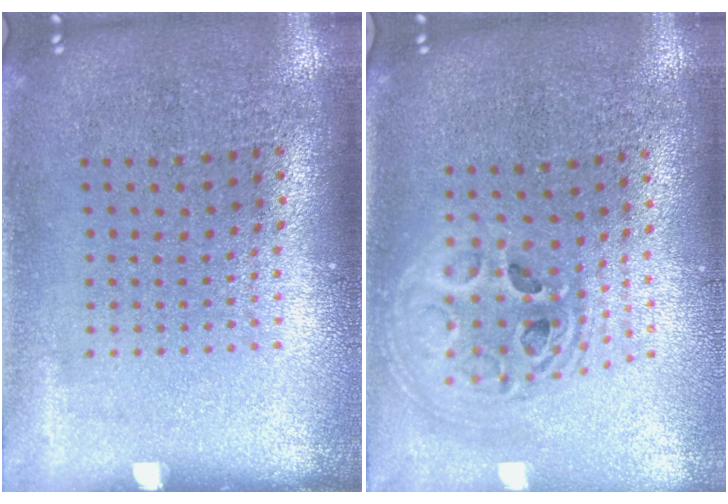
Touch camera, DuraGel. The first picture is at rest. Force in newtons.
{"total": 2.3, "press": 1.8, "slide": 1.4}